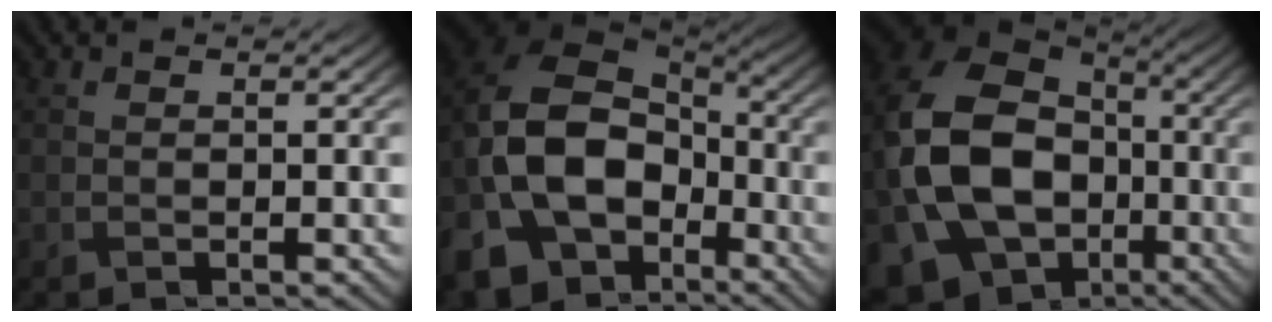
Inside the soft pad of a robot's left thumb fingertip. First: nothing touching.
{"total": 17.5, "force": [-6.4, 12.9, 9.9], "torque": [-0.253, -0.036, -0.119]}
{"total": 20.1, "force": [-4.1, 15.3, 12.4], "torque": [-0.293, -0.028, -0.064]}